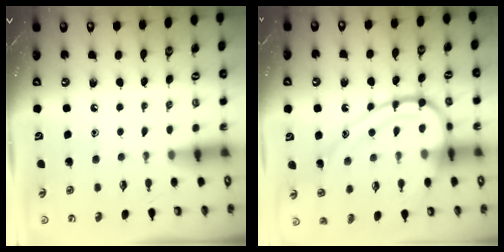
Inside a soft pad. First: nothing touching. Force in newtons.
{"total": 17.9, "press": 17.9, "slide": 1.0}